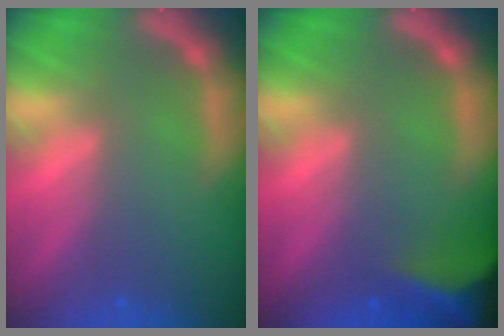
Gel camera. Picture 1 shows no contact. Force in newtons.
{"total": 8.9}